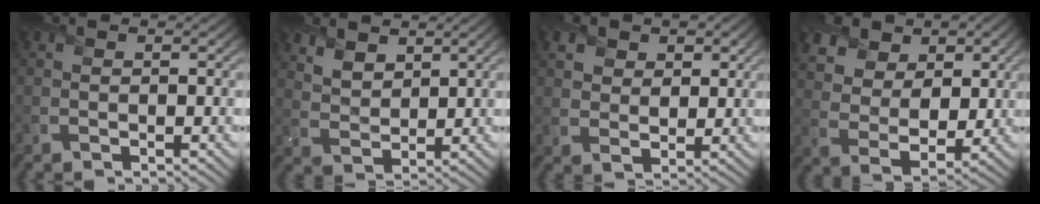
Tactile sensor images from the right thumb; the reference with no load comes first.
{"total": 4.7, "force": [3.4, 2.4, 2.1], "torque": [-0.056, -0.015, 0.080]}
{"total": 5.0, "force": [2.5, 3.5, 2.4], "torque": [-0.066, -0.003, 0.044]}
{"total": 9.3, "force": [5.1, 5.9, 5.0], "torque": [-0.133, 0.001, 0.091]}